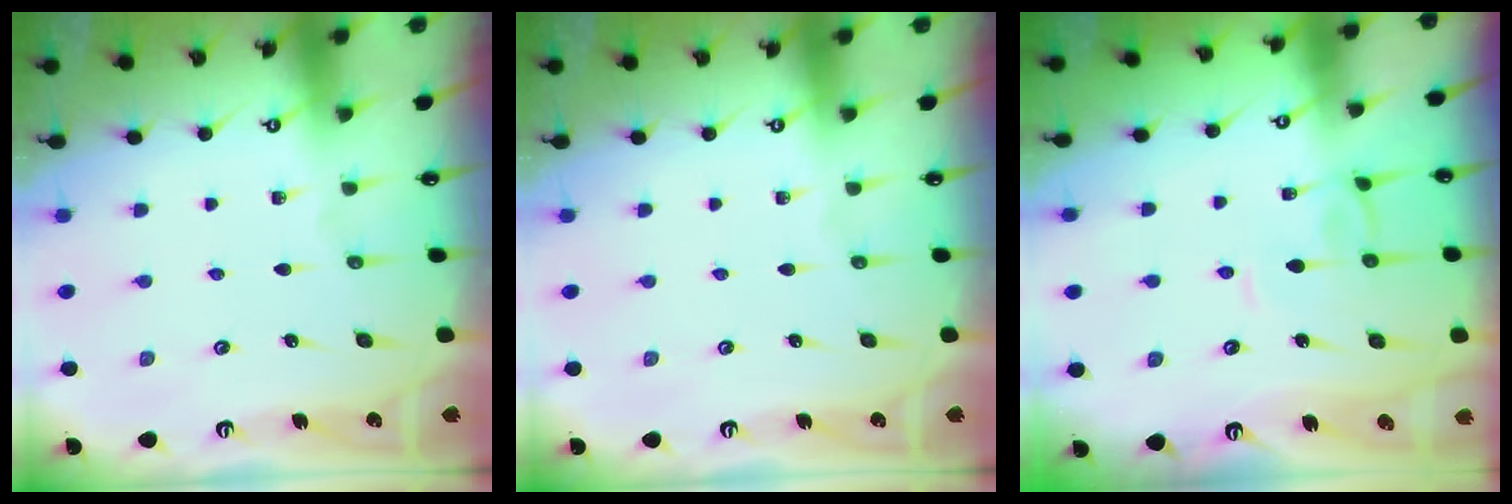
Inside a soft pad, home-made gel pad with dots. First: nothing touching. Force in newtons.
{"total": 0.0}
{"total": 2.6, "press": 2.6, "slide": 0.2}